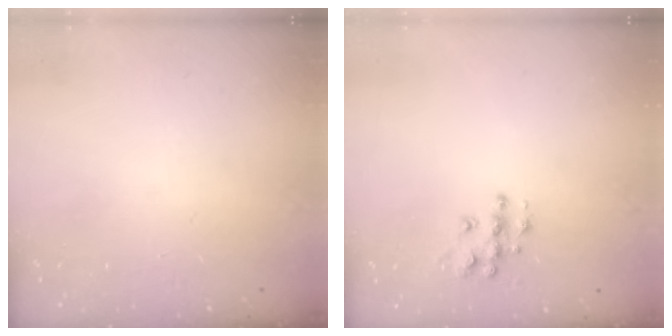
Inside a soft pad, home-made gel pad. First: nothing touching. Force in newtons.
{"total": 9.5, "press": 9.5, "slide": 0.6}